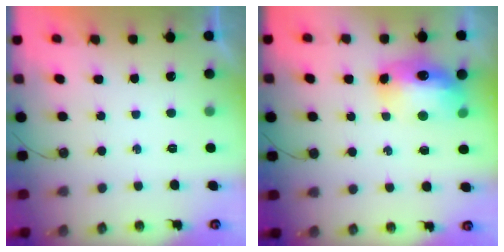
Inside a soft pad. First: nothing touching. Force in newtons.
{"total": 13.6, "press": 13.5, "slide": 1.3}